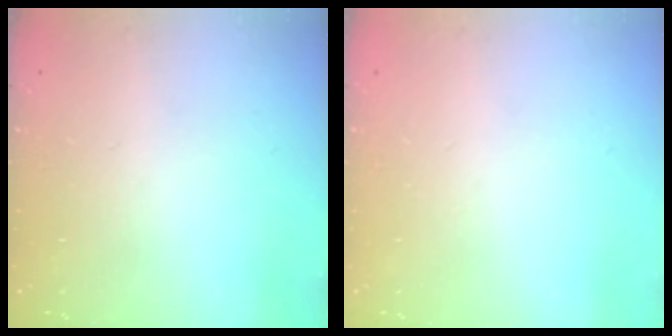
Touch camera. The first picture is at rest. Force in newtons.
{"total": 0.0}